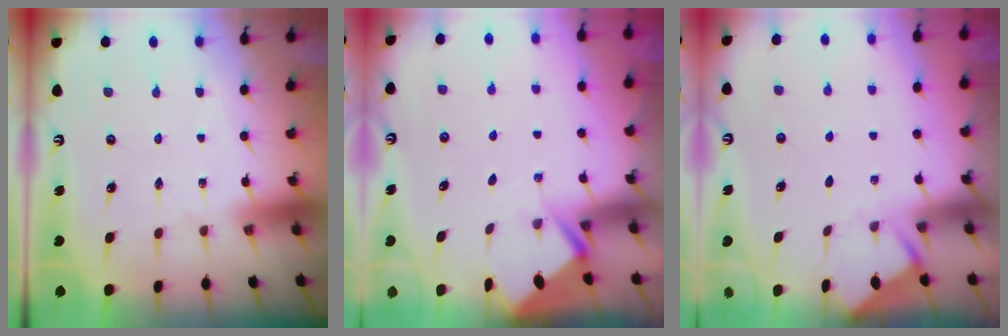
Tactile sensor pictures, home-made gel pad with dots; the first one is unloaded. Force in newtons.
{"total": 2.8, "press": 2.8, "slide": 0.3}
{"total": 3.0, "press": 3.0, "slide": 0.2}